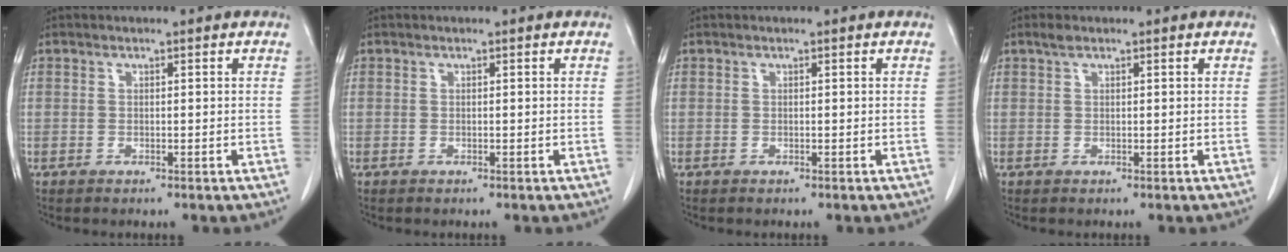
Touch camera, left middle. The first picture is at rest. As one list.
[{"total": 0.0}, {"total": 0.0}, {"total": 1.0, "force": [0.7, 0.3, 0.6], "torque": [-0.016, 0.009, 0.016]}]